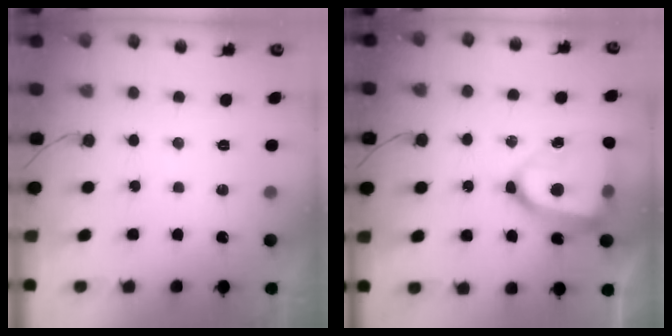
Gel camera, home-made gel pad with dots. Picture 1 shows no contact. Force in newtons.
{"total": 18.8, "press": 18.8, "slide": 1.5}